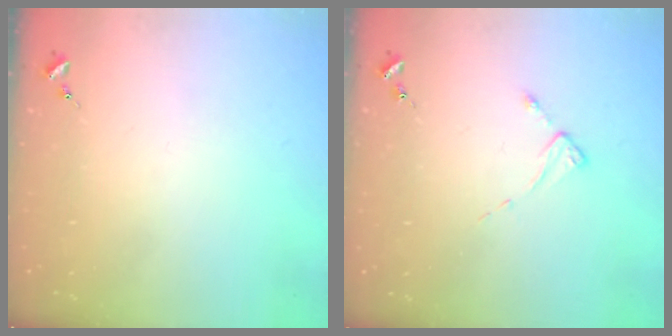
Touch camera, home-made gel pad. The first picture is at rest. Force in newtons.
{"total": 2.6, "press": 2.6, "slide": 0.2}